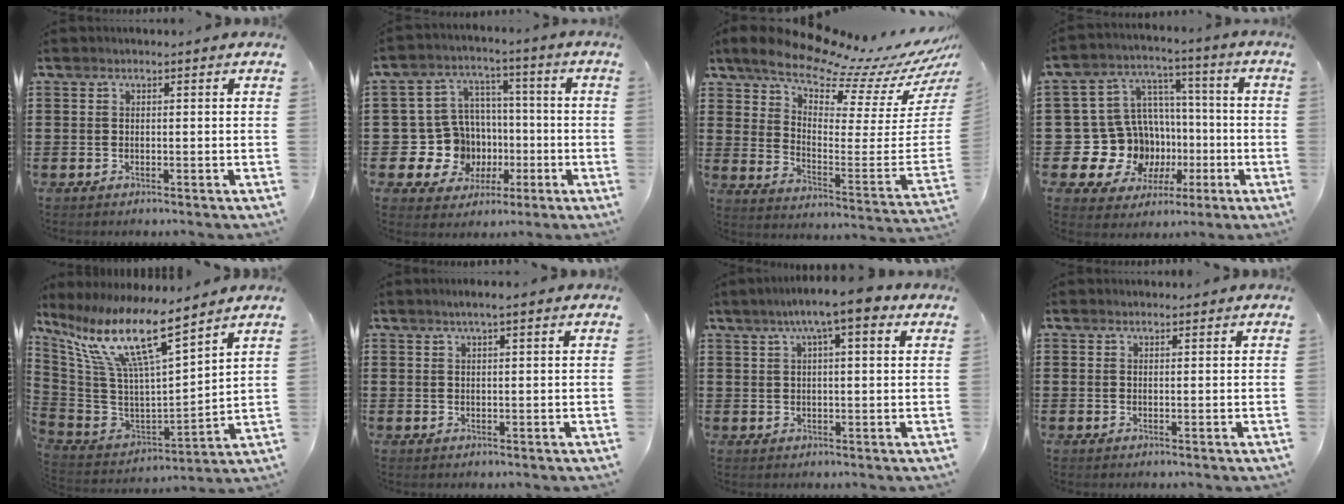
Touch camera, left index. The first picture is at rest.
{"total": 11.3, "force": [-1.7, 10.6, 3.5], "torque": [-0.128, 0.001, -0.020]}
{"total": 11.2, "force": [9.4, 2.1, 5.6], "torque": [-0.110, -0.089, 0.152]}
{"total": 16.1, "force": [-3.8, 14.4, 6.3], "torque": [-0.175, -0.007, -0.036]}
{"total": 14.2, "force": [8.7, 2.6, 11.0], "torque": [-0.251, -0.057, 0.143]}
{"total": 2.1, "force": [1.4, 0.0, 1.6], "torque": [-0.032, 0.002, 0.025]}
{"total": 7.3, "force": [4.1, 1.2, 5.9], "torque": [-0.106, 0.002, 0.066]}
{"total": 0.7, "force": [0.7, 0.2, 0.2], "torque": [-0.004, 0.001, 0.014]}